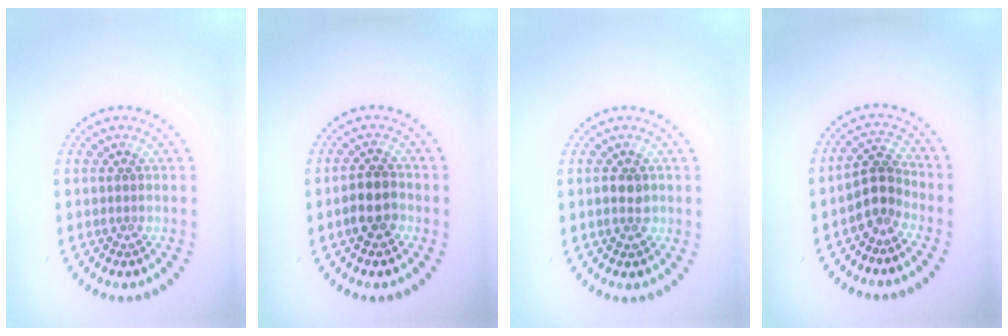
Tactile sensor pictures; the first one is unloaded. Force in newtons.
{"total": 2.6, "press": 2.4, "slide": 0.8}
{"total": 1.7, "press": 1.7, "slide": 0.4}
{"total": 2.8, "press": 2.2, "slide": 1.7}